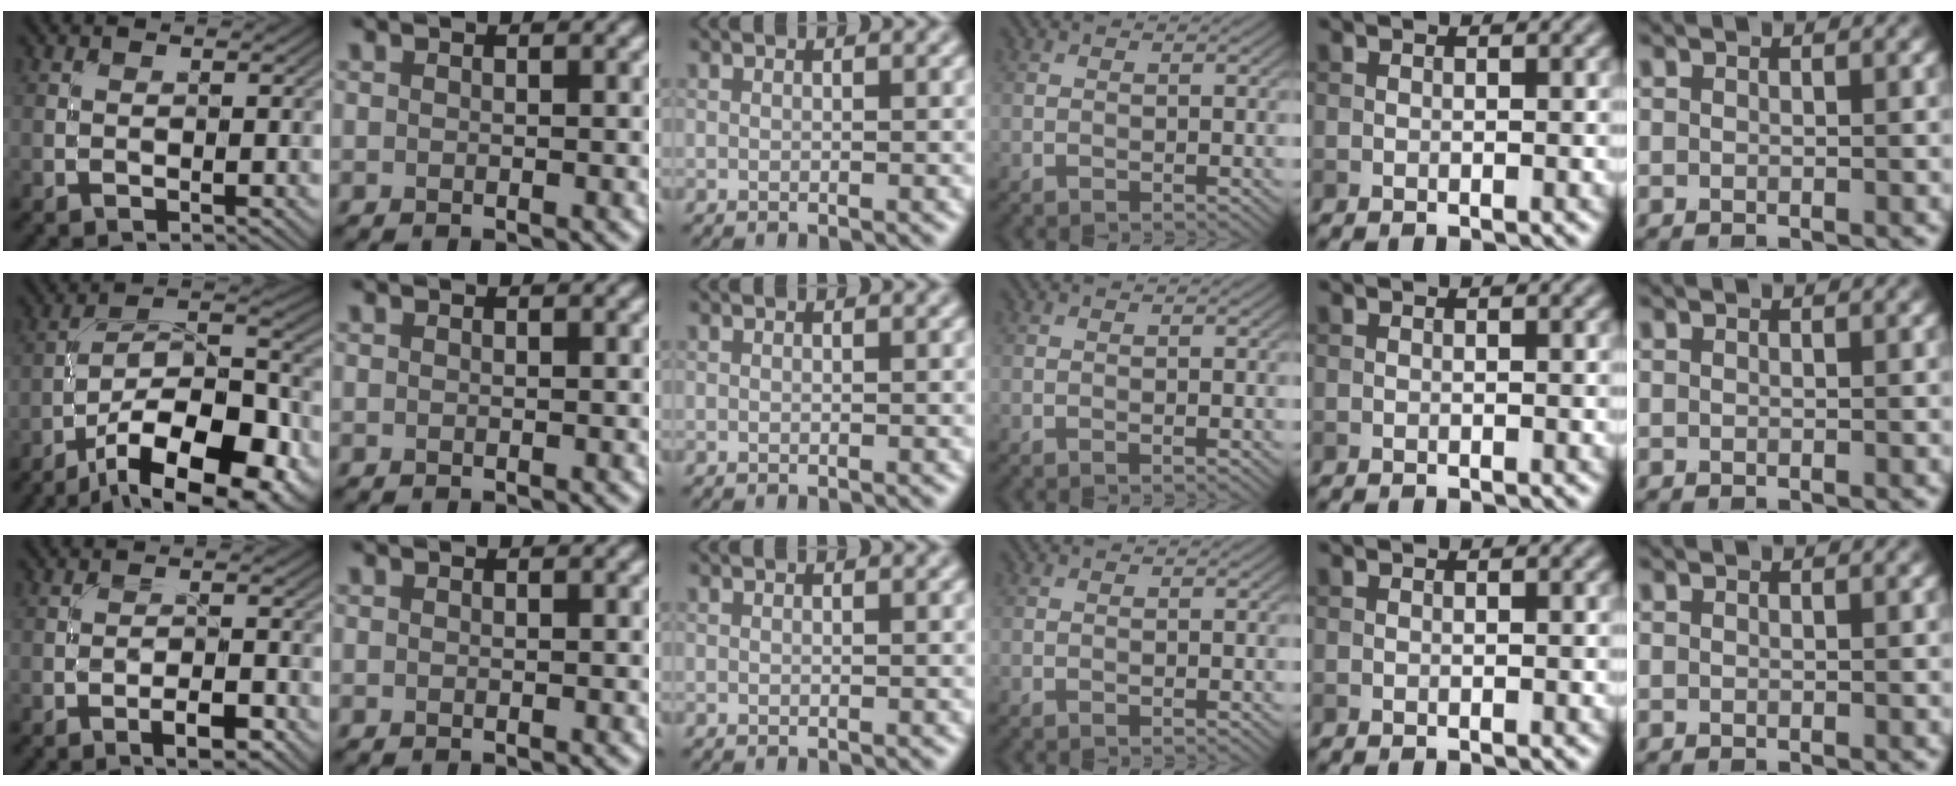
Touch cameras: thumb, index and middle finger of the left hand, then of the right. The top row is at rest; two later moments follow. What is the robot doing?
{"motion": "screw", "object": "medicine bottle"}